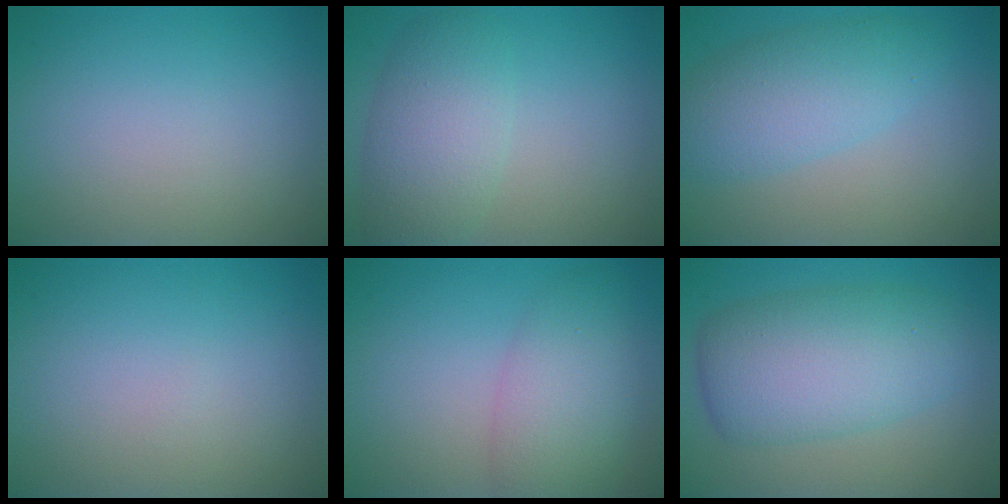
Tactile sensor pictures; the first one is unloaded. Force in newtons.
{"total": 5.0, "press": 5.0, "slide": 0.0}
{"total": 4.9, "press": 4.9, "slide": 0.1}
{"total": 0.0}
{"total": 4.9, "press": 4.9, "slide": 0.1}
{"total": 7.7, "press": 7.7, "slide": 0.1}